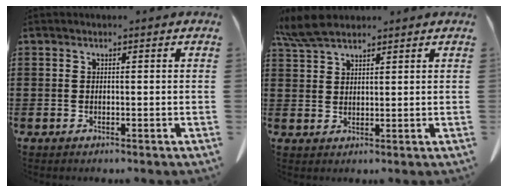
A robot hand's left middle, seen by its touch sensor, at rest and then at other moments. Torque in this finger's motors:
{"motor_torque": [0.39, 0.31, 0.12, 0.05]}